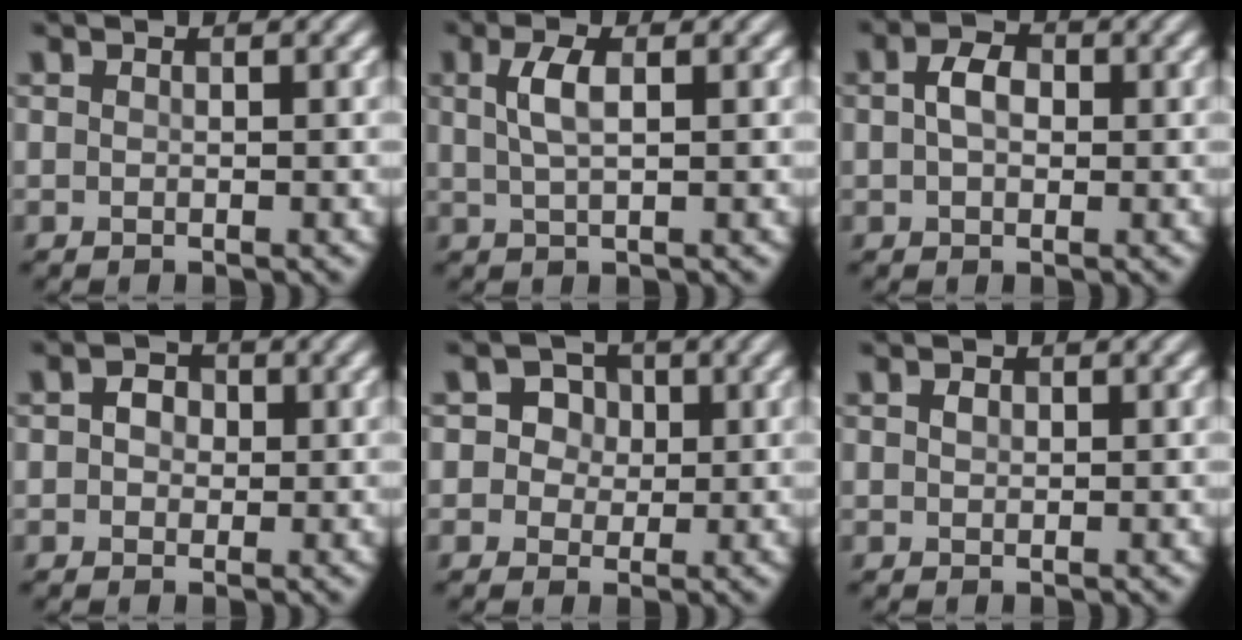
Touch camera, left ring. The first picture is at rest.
{"total": 2.6, "force": [0.8, 0.9, 2.3], "torque": [-0.048, 0.006, 0.015]}
{"total": 2.8, "force": [0.3, 1.9, 2.0], "torque": [-0.041, 0.005, 0.001]}
{"total": 2.4, "force": [0.5, 1.9, 1.3], "torque": [-0.012, 0.003, -0.009]}
{"total": 3.5, "force": [1.2, 3.1, 1.2], "torque": [-0.010, 0.005, 0.007]}
{"total": 0.8, "force": [0.2, 0.6, 0.4], "torque": [-0.011, 0.000, 0.004]}